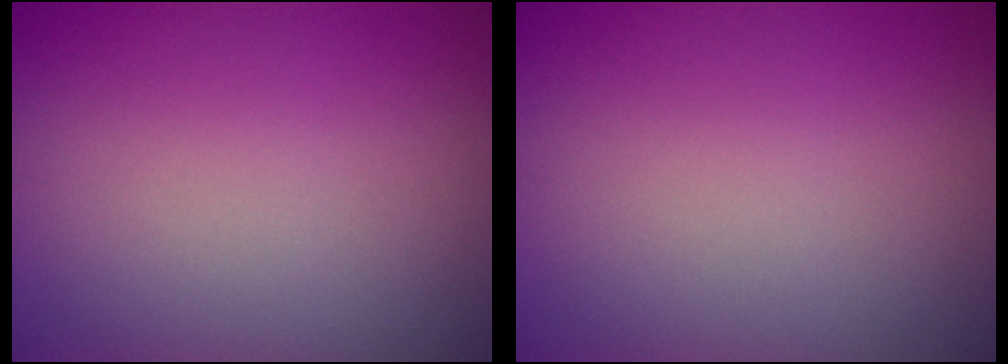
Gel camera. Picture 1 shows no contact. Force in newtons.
{"total": 0.0}